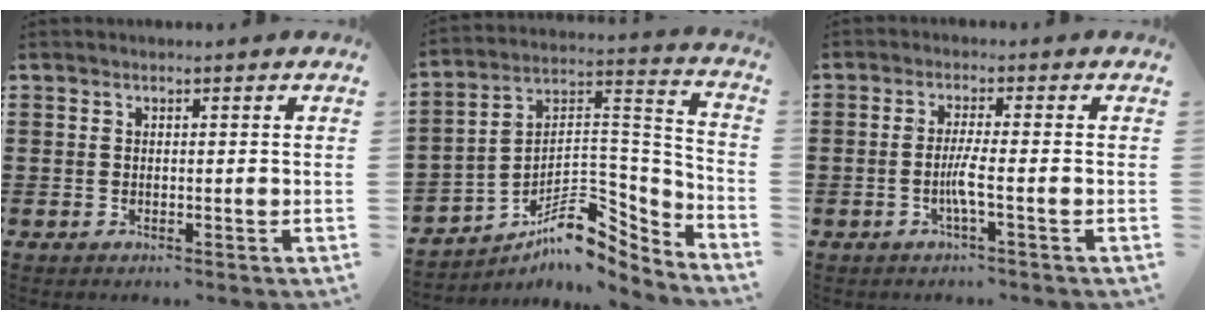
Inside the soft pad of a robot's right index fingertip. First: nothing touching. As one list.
[{"total": 9.9, "force": [-5.9, 5.6, 5.7], "torque": [-0.076, -0.001, -0.109]}, {"total": 3.4, "force": [-1.1, -0.2, 3.2], "torque": [-0.072, -0.012, -0.027]}]